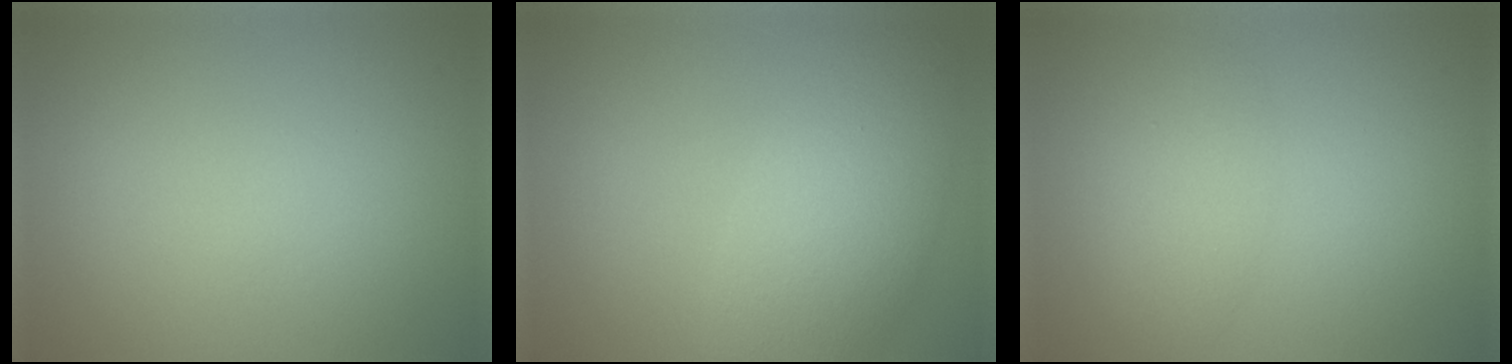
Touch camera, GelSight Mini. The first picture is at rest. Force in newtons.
{"total": 5.7, "press": 5.7, "slide": 0.3}
{"total": 2.0, "press": 2.0, "slide": 0.1}